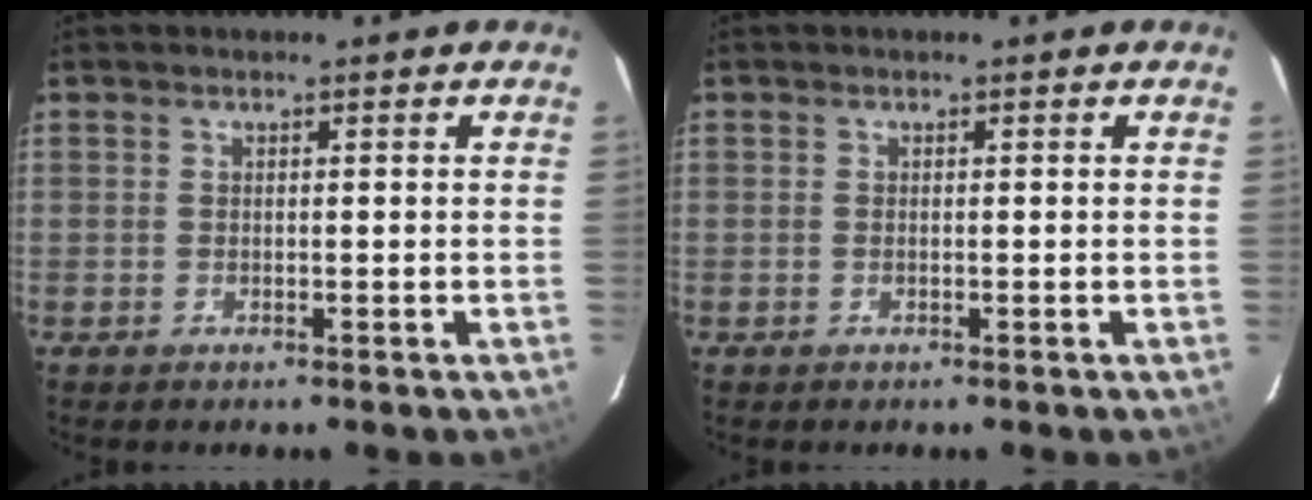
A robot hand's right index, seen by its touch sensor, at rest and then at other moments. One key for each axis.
{"total": 0.0}